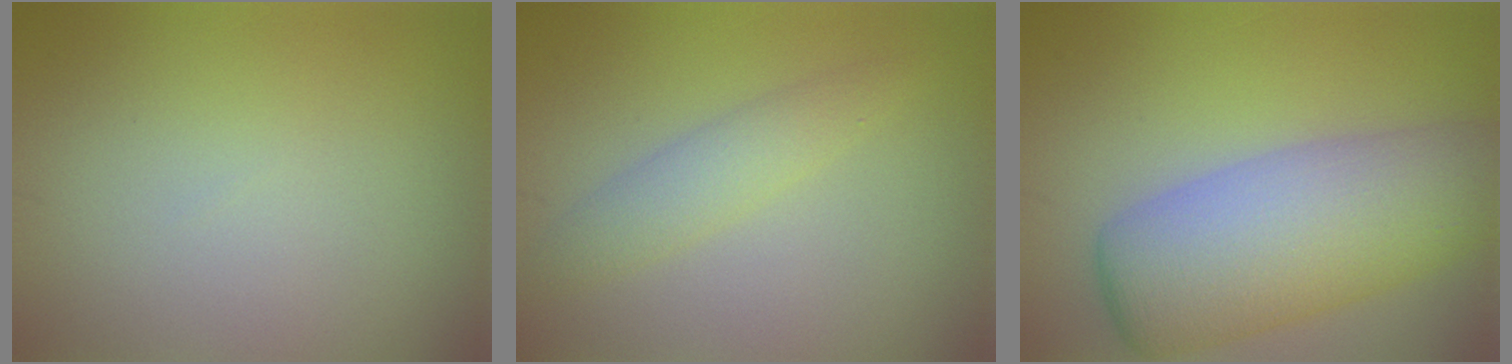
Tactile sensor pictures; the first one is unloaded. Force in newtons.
{"total": 2.7, "press": 2.7, "slide": 0.1}
{"total": 10.0, "press": 10.0, "slide": 0.3}